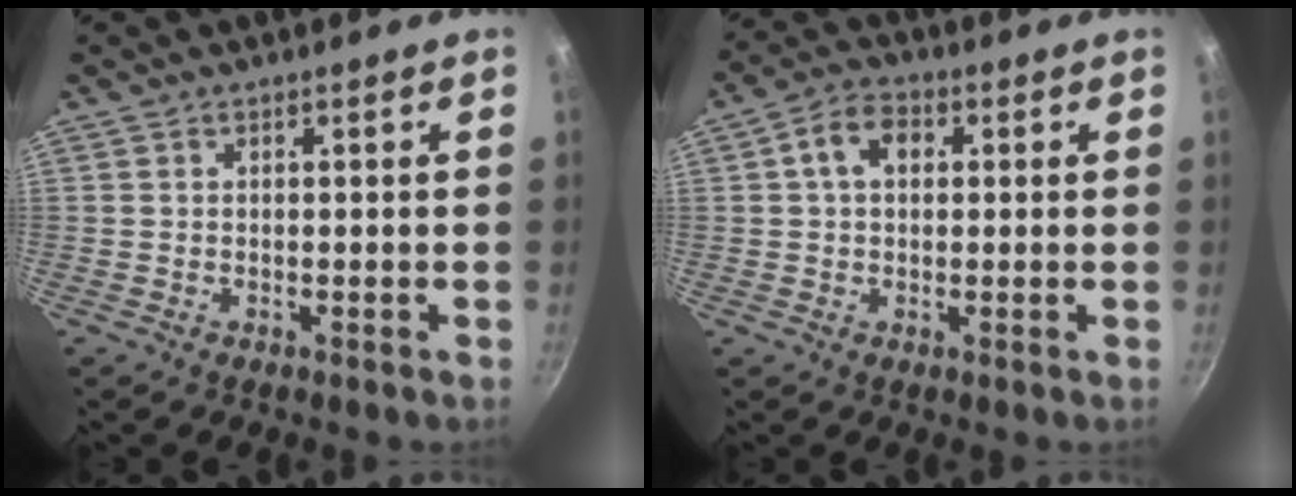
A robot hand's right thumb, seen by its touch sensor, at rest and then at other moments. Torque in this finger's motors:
{"motor_torque": [-0.01, 2.01, 0.80, -0.39, 0.05]}